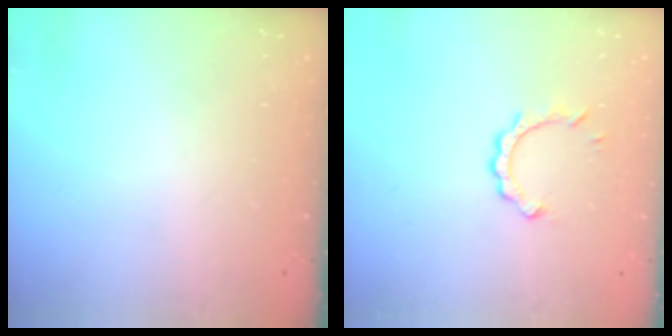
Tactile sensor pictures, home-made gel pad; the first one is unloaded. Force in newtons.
{"total": 4.5, "press": 4.5, "slide": 0.5}